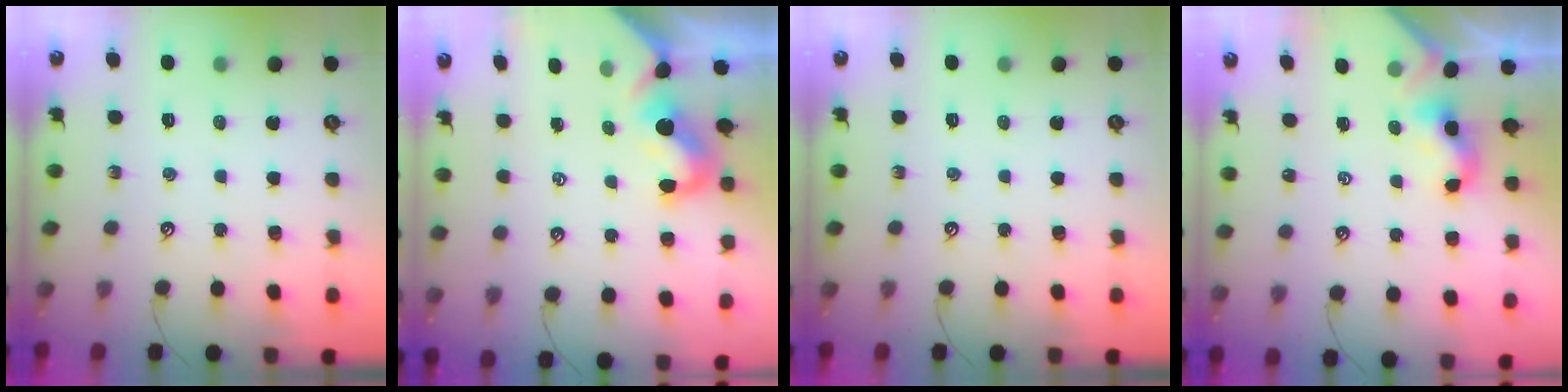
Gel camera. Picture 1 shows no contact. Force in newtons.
{"total": 2.3, "press": 2.2, "slide": 0.6}
{"total": 0.0}
{"total": 2.2, "press": 2.2, "slide": 0.2}